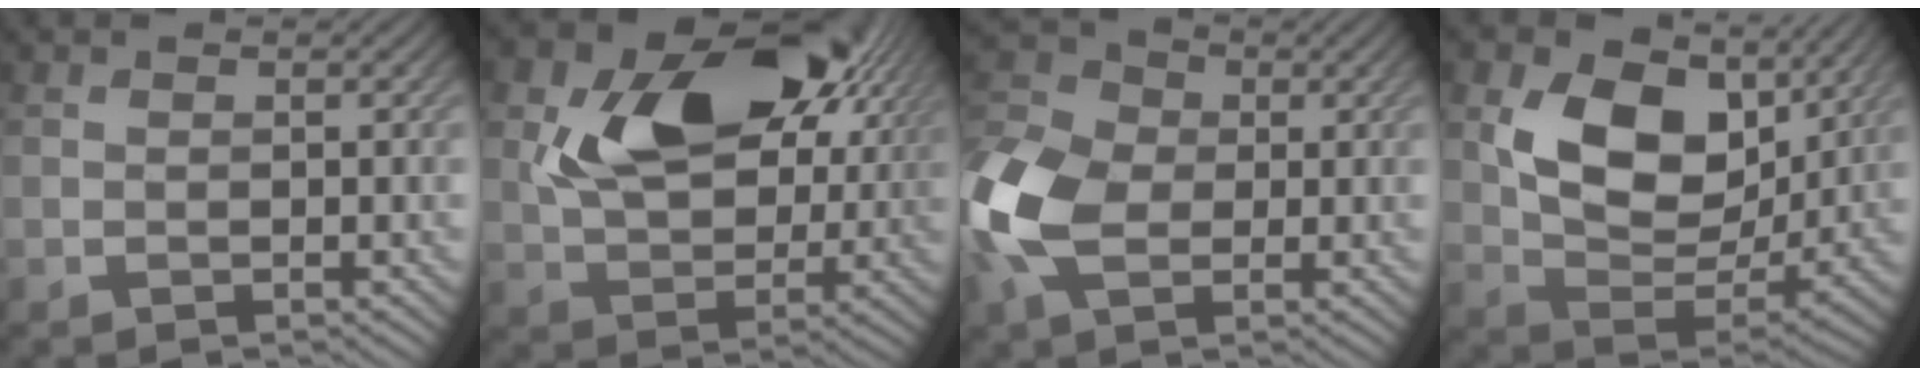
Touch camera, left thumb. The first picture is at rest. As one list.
[{"total": 13.9, "force": [4.5, 9.0, 9.6], "torque": [-0.163, -0.002, 0.077]}, {"total": 11.6, "force": [-1.5, 8.0, 8.3], "torque": [-0.223, 0.005, -0.051]}, {"total": 12.6, "force": [4.4, 8.0, 8.6], "torque": [-0.164, -0.012, 0.079]}]